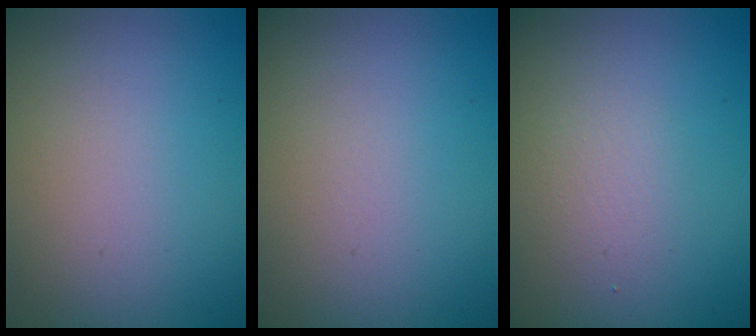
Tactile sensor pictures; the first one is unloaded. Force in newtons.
{"total": 0.0}
{"total": 1.4, "press": 1.4, "slide": 0.1}